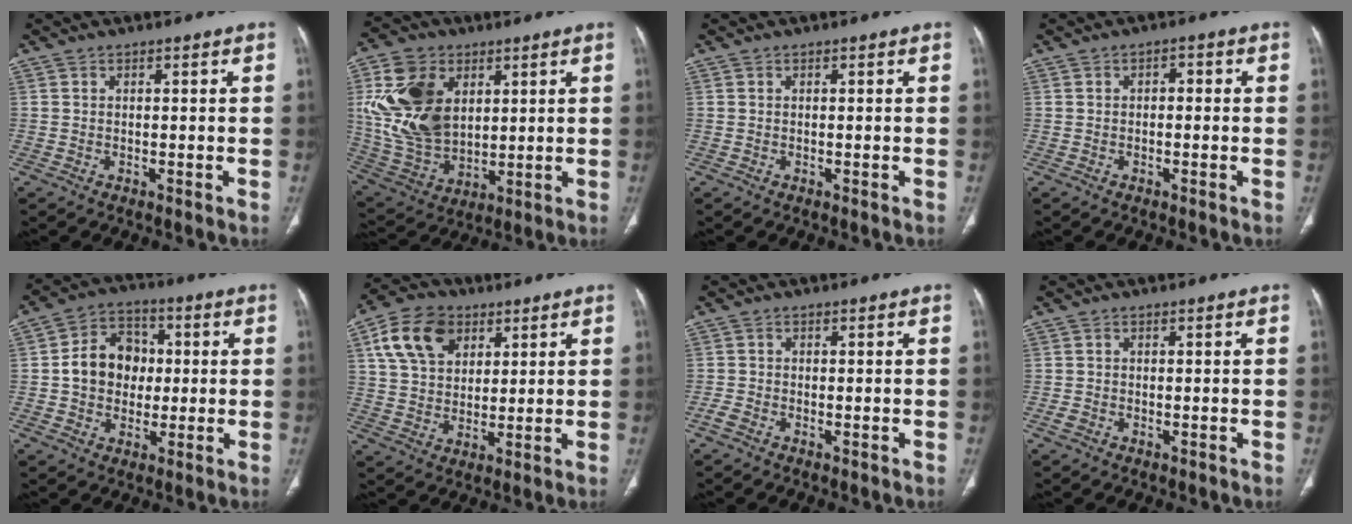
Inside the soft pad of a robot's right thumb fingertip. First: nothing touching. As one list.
[{"total": 18.7, "force": [4.9, 12.8, 12.7], "torque": [-0.234, -0.012, 0.107]}, {"total": 0.0}, {"total": 1.6, "force": [0.0, 1.1, 1.1], "torque": [-0.005, 0.008, -0.005]}, {"total": 10.9, "force": [0.2, 9.0, 6.2], "torque": [-0.067, 0.020, -0.002]}, {"total": 12.8, "force": [5.5, 9.0, 7.3], "torque": [-0.117, -0.005, 0.101]}, {"total": 1.8, "force": [-1.2, 0.9, 1.0], "torque": [-0.027, 0.004, -0.022]}, {"total": 1.3, "force": [-0.6, 1.0, 0.7], "torque": [-0.016, 0.003, -0.009]}]